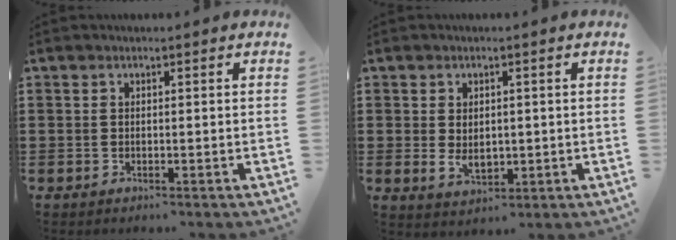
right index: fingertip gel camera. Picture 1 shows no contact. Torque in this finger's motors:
{"motor_torque": [2.14, 0.00, 0.10, 0.07]}